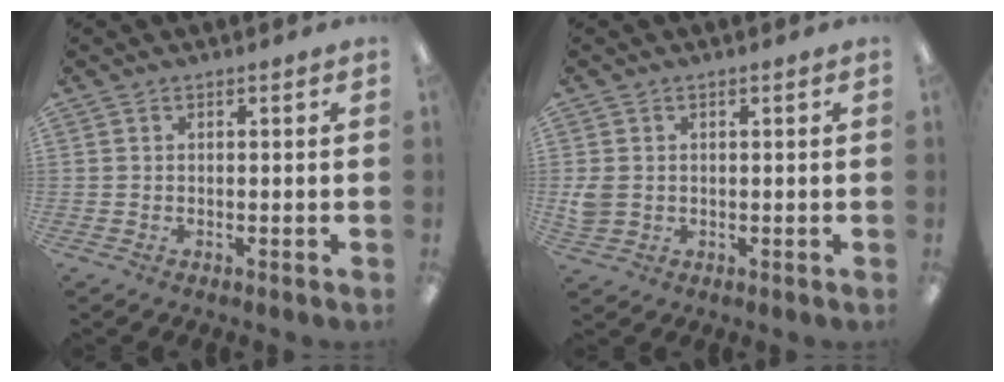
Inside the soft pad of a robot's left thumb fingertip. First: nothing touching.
{"total": 3.1, "force": [0.3, 2.6, 1.6], "torque": [-0.023, 0.002, 0.006]}